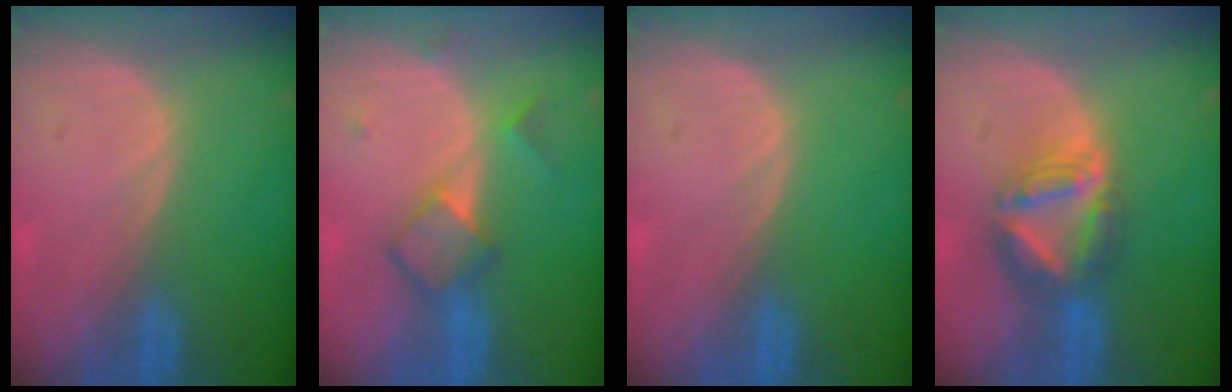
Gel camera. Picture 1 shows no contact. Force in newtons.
{"total": 5.0, "press": 5.0, "slide": 0.5}
{"total": 0.0}
{"total": 7.4, "press": 6.6, "slide": 3.3}